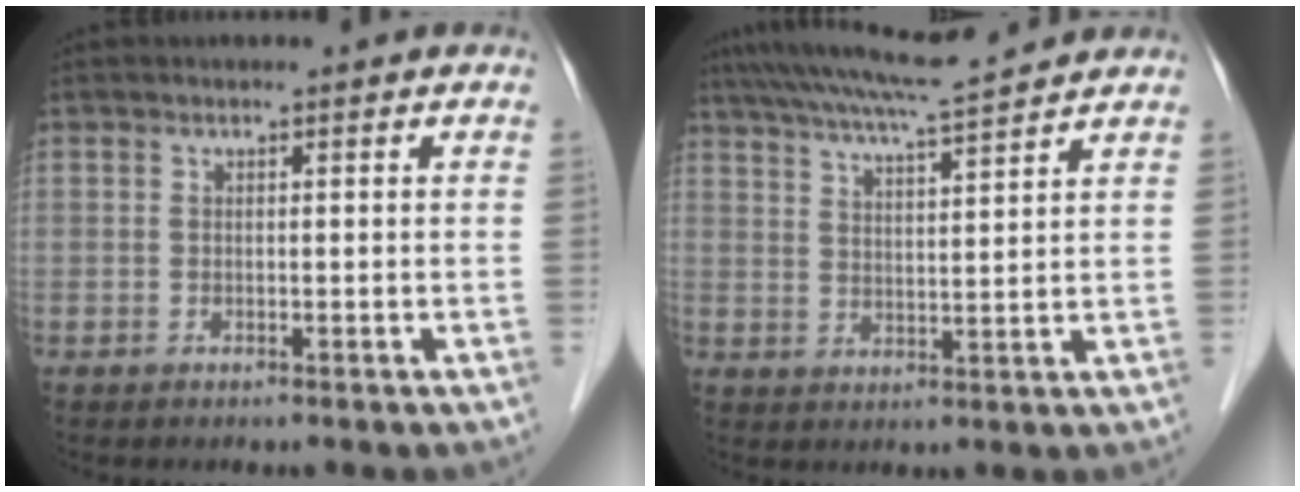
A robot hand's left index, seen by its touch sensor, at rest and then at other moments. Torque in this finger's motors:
{"motor_torque": [0.92, -1.18, 0.39, 0.11]}